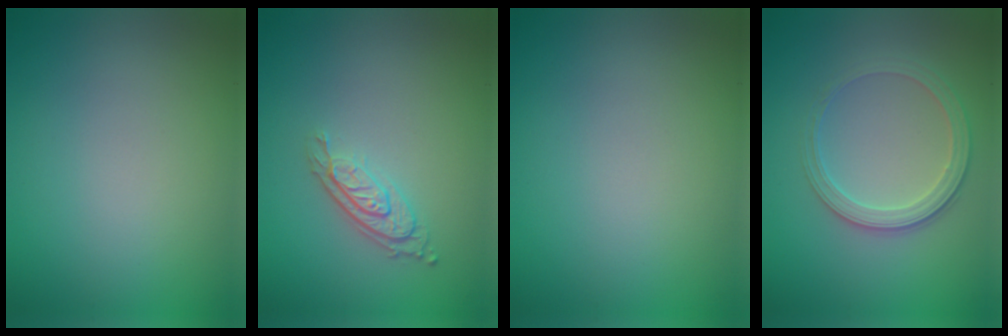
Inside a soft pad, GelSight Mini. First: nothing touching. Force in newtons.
{"total": 3.0, "press": 2.2, "slide": 2.0}
{"total": 0.0}
{"total": 2.8, "press": 2.6, "slide": 0.9}